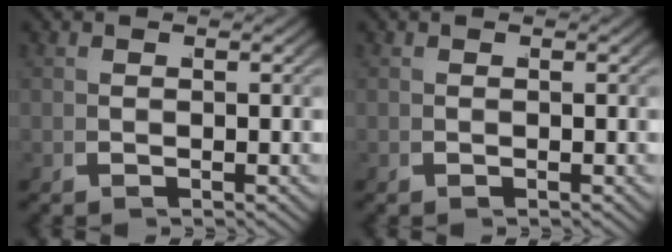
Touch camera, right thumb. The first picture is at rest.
{"total": 0.0}